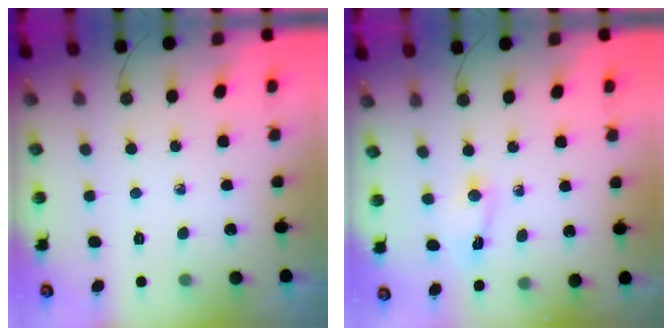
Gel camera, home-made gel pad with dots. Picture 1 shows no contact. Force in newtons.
{"total": 1.8, "press": 1.8, "slide": 0.3}